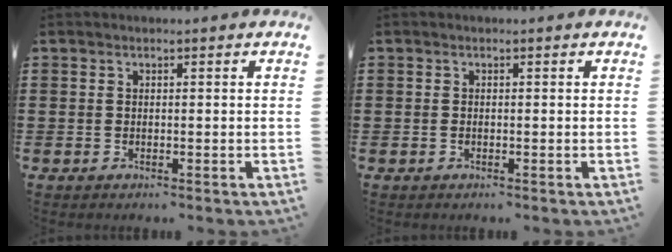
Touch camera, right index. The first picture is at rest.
{"total": 0.0}